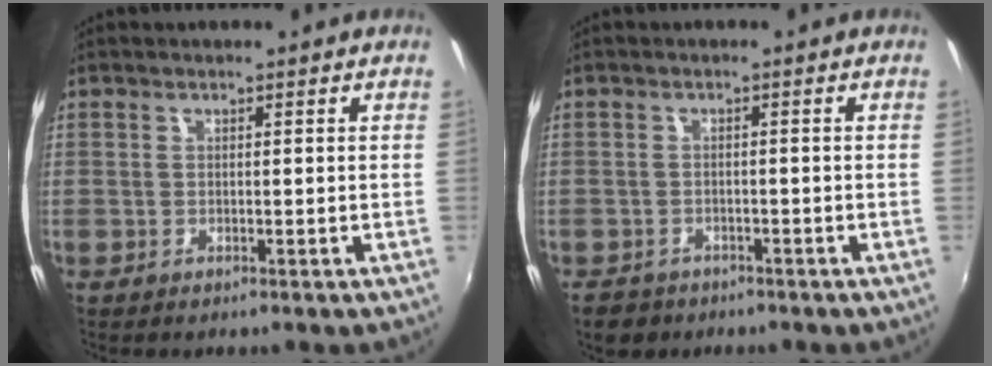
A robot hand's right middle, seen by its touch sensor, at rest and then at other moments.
{"total": 3.7, "force": [-2.5, 2.4, 1.1], "torque": [-0.034, -0.007, -0.041]}